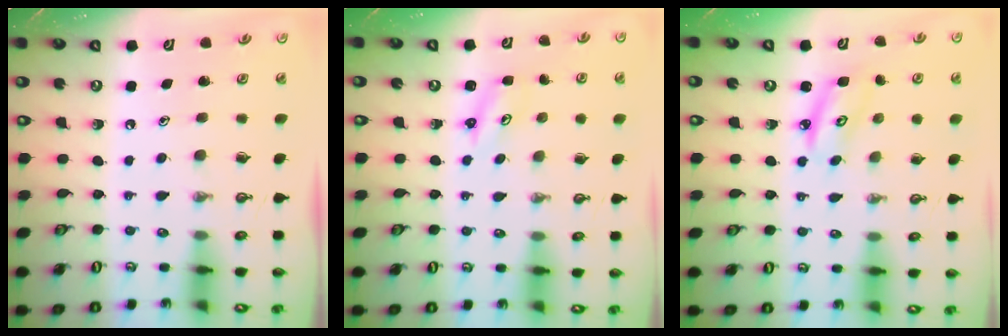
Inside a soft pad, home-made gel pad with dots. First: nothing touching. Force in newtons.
{"total": 2.1, "press": 2.0, "slide": 0.3}
{"total": 4.9, "press": 4.9, "slide": 0.4}